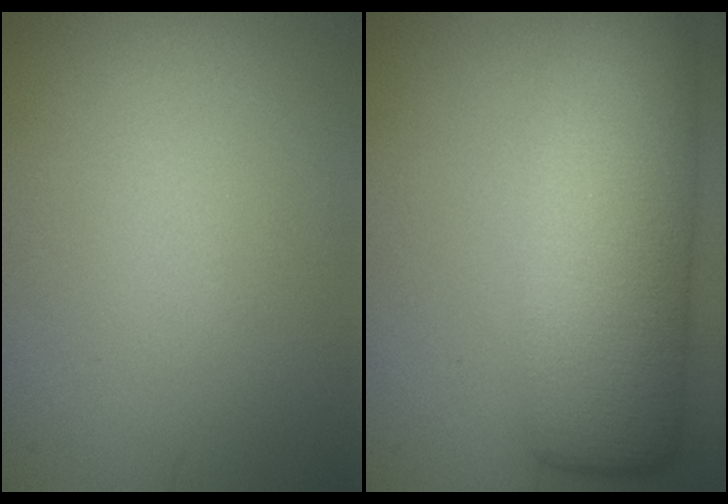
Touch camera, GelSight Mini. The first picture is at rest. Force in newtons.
{"total": 12.8, "press": 12.8, "slide": 0.9}